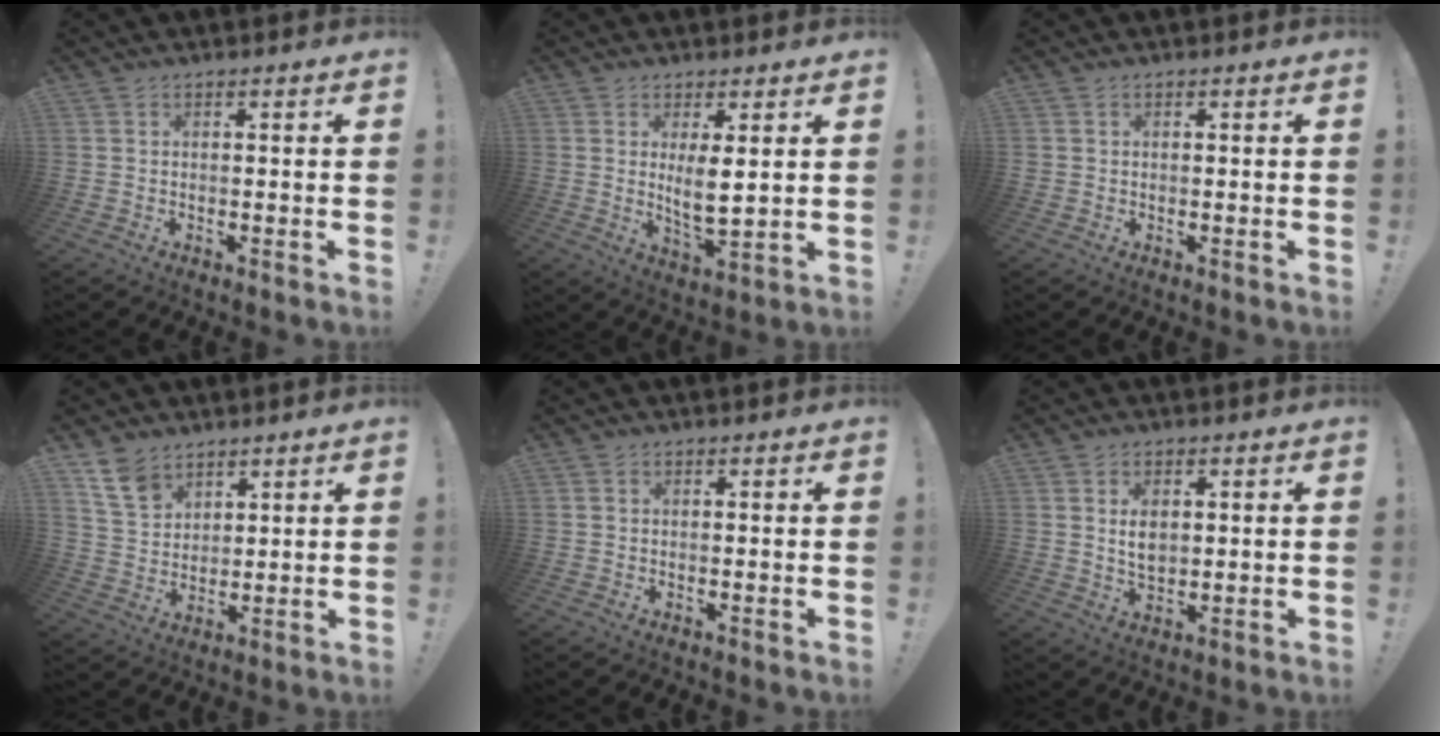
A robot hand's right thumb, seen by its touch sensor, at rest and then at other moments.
{"total": 6.7, "force": [2.3, 2.0, 5.9], "torque": [-0.094, -0.022, 0.040]}
{"total": 0.6, "force": [0.0, 0.6, 0.0], "torque": [-0.001, 0.003, 0.001]}
{"total": 9.6, "force": [6.7, 5.9, 3.5], "torque": [-0.059, -0.038, 0.132]}
{"total": 0.0}
{"total": 5.2, "force": [1.3, 3.2, 3.9], "torque": [-0.051, -0.004, 0.019]}